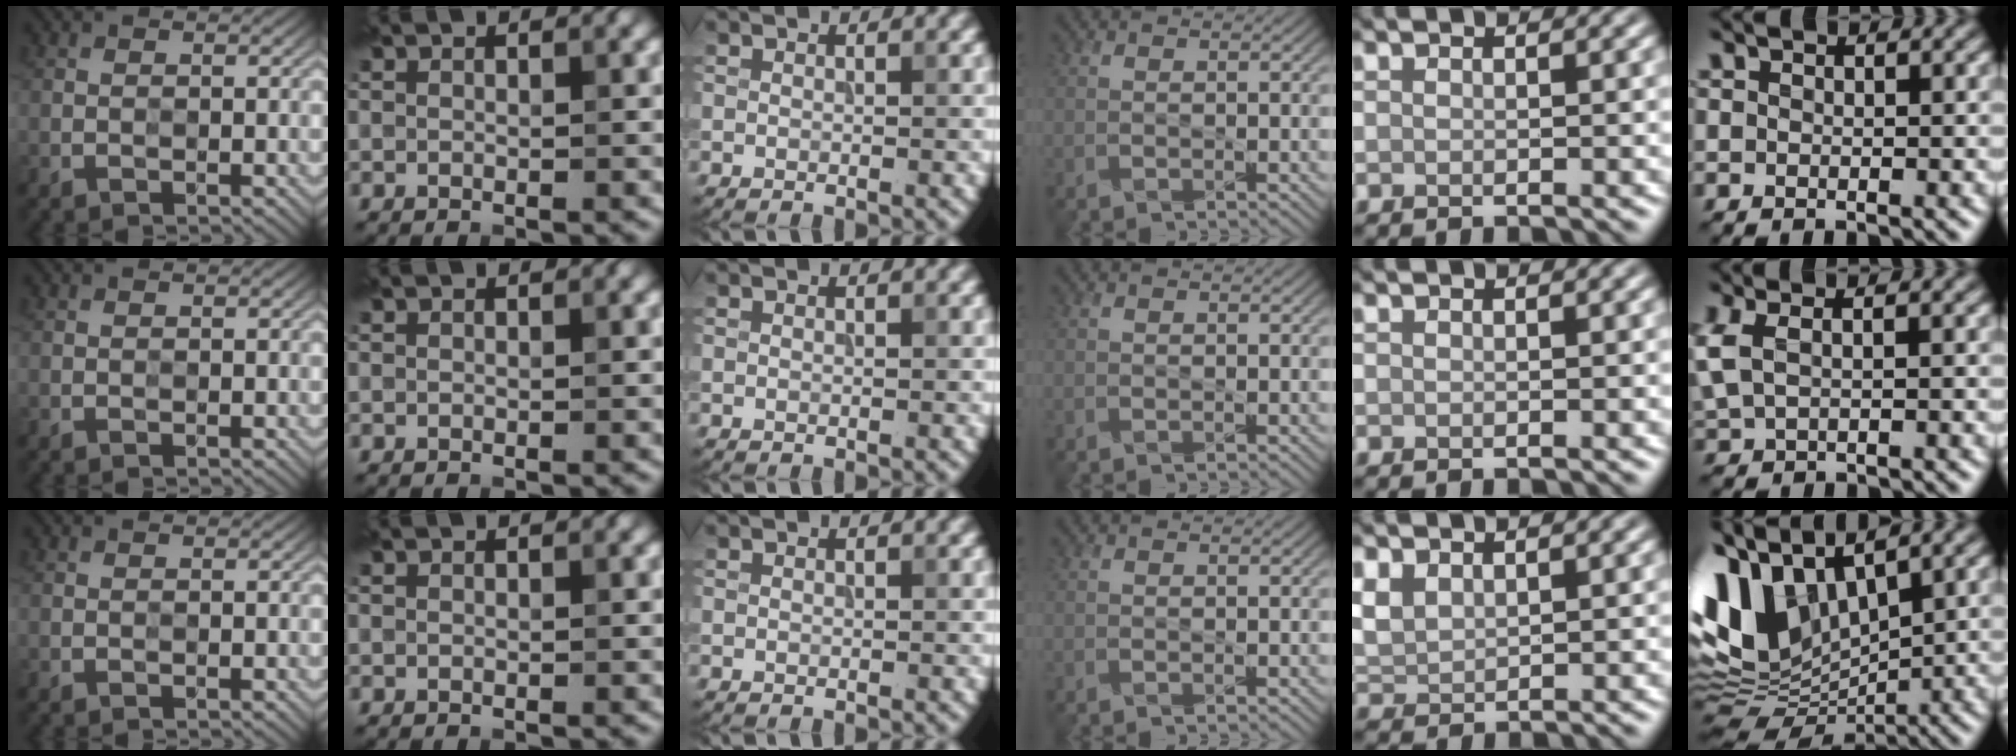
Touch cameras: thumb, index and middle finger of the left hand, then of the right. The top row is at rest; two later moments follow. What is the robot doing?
{"motion": "press", "object": "sticky note"}